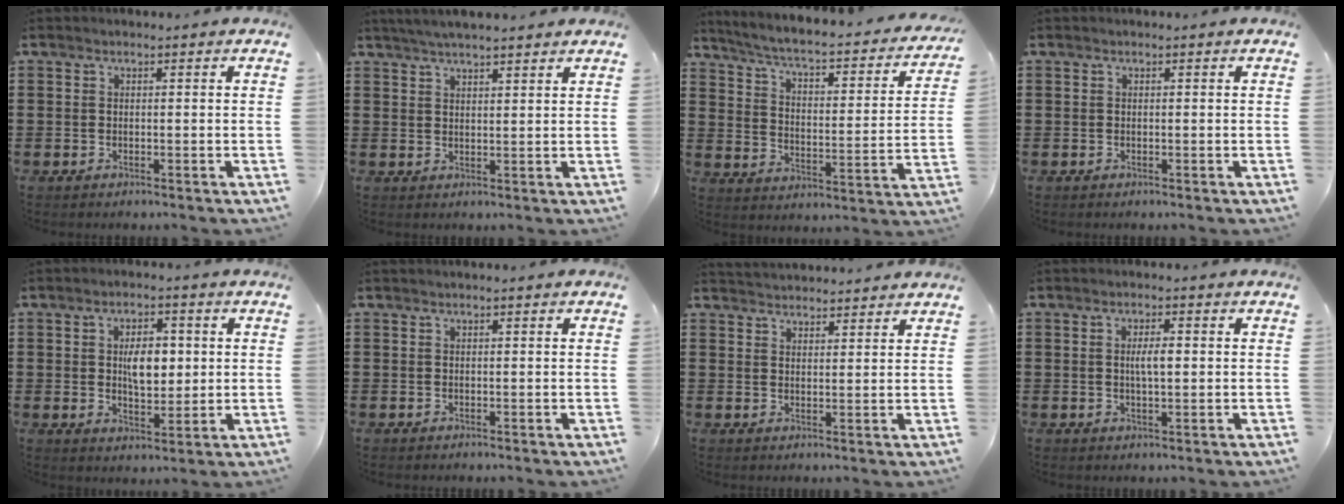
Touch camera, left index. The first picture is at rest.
{"total": 3.2, "force": [3.0, 0.3, 1.0], "torque": [-0.028, 0.000, 0.056]}
{"total": 4.2, "force": [3.4, 0.2, 2.5], "torque": [-0.068, -0.033, 0.046]}
{"total": 0.0}
{"total": 5.8, "force": [0.8, 3.1, 4.8], "torque": [-0.085, 0.006, 0.006]}
{"total": 0.0}
{"total": 2.7, "force": [2.7, 0.0, -0.3], "torque": [-0.002, -0.008, 0.052]}
{"total": 3.2, "force": [0.3, 1.0, 3.0], "torque": [-0.060, 0.002, 0.002]}